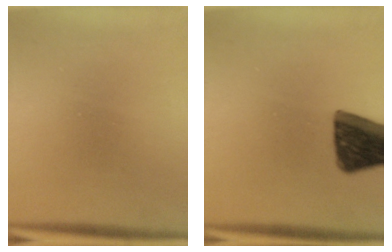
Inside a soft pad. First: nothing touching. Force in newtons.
{"total": 12.8}